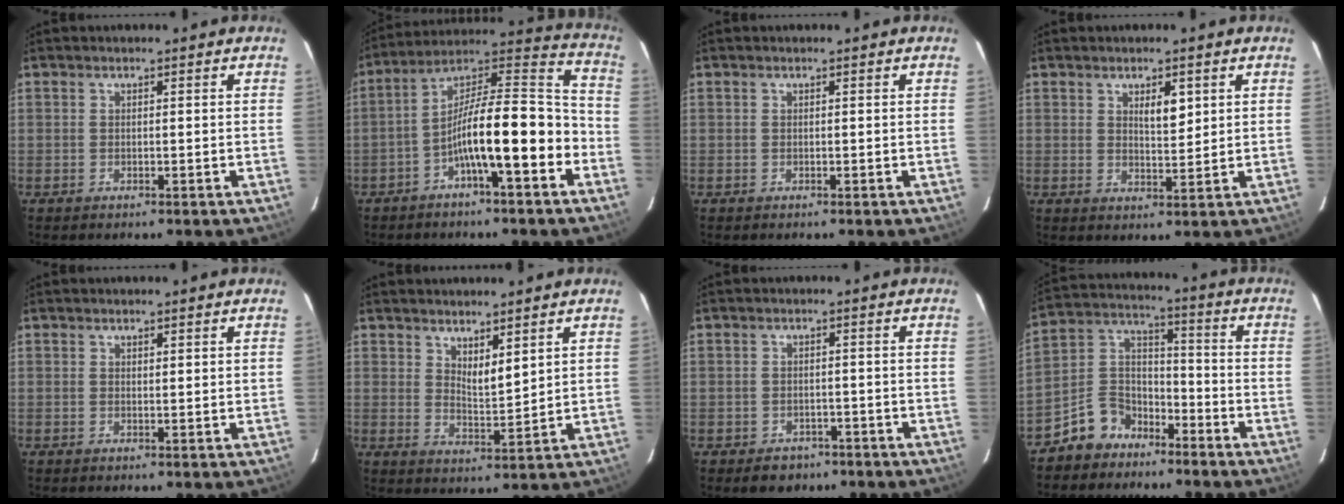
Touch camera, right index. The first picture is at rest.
{"total": 15.2, "force": [-5.4, 2.4, 14.0], "torque": [-0.230, 0.034, -0.090]}
{"total": 0.0}
{"total": 3.6, "force": [1.6, 1.2, 3.0], "torque": [-0.051, -0.002, 0.030]}
{"total": 0.7, "force": [0.6, 0.2, 0.4], "torque": [-0.007, -0.003, 0.009]}
{"total": 4.1, "force": [2.7, 0.9, 2.9], "torque": [-0.055, -0.018, 0.057]}
{"total": 3.4, "force": [-2.1, 2.5, 0.8], "torque": [-0.011, 0.007, -0.023]}
{"total": 8.6, "force": [-6.4, 5.5, 1.5], "torque": [-0.034, 0.034, -0.125]}